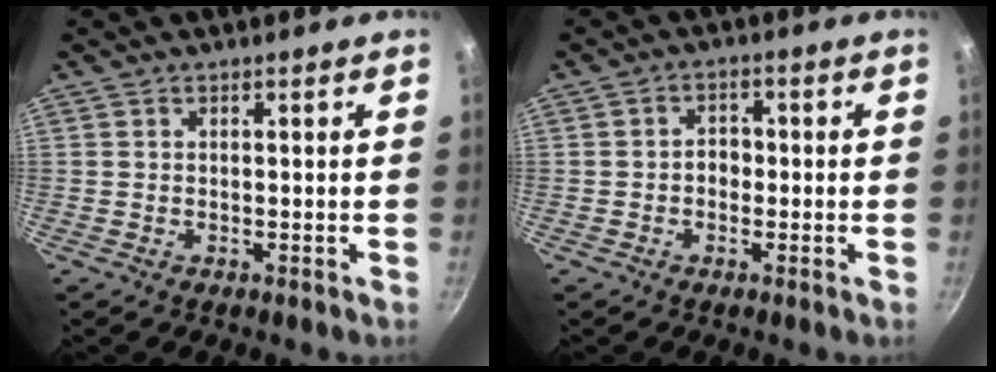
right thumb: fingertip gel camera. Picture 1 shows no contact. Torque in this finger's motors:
{"motor_torque": [0.37, -0.39, 0.20, 0.37, 0.05]}